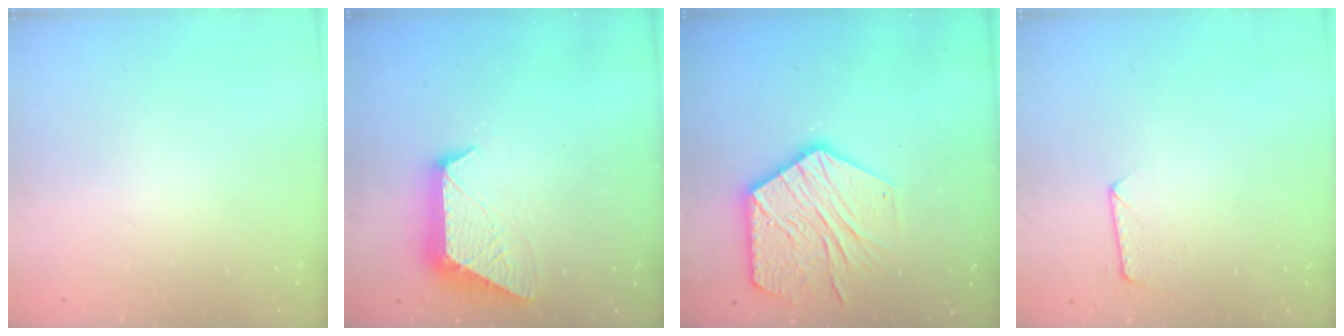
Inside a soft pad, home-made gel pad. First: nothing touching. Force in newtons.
{"total": 10.7, "press": 10.7, "slide": 0.7}
{"total": 17.4, "press": 17.4, "slide": 1.3}
{"total": 6.2, "press": 6.2, "slide": 0.5}